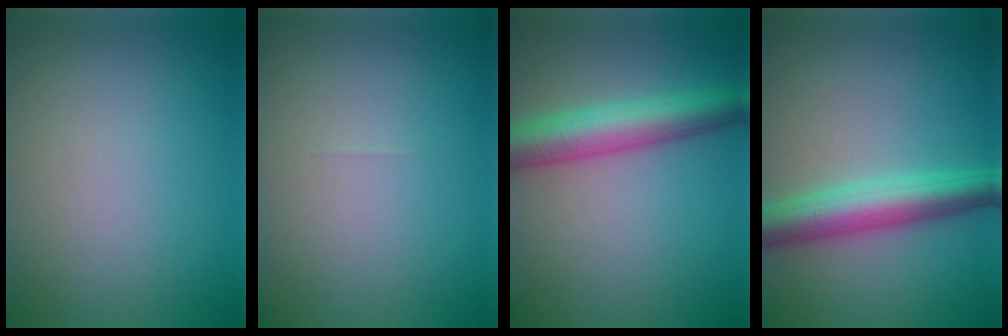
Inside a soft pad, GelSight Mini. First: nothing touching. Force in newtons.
{"total": 0.0}
{"total": 6.0, "press": 6.0, "slide": 0.1}
{"total": 5.7, "press": 5.7, "slide": 0.1}